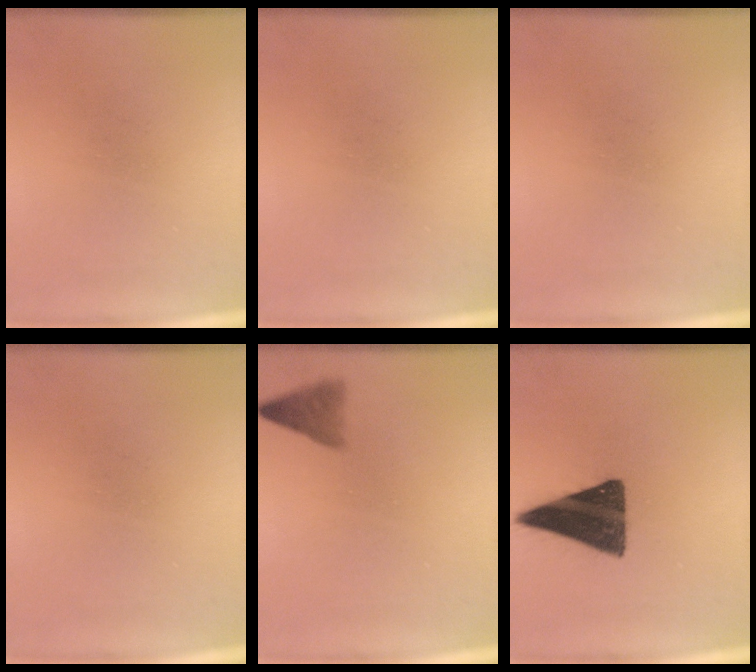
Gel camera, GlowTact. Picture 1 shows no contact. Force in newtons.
{"total": 0.0}
{"total": 0.0}
{"total": 0.0}
{"total": 2.6}
{"total": 14.7}